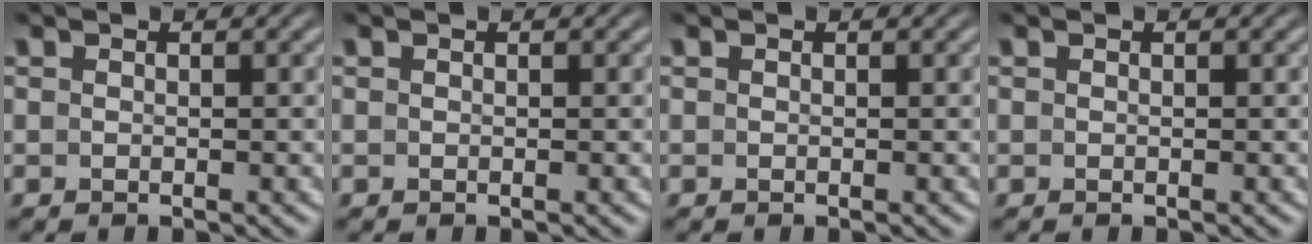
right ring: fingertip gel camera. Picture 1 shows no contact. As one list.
[{"total": 0.0}, {"total": 0.0}, {"total": 0.0}]